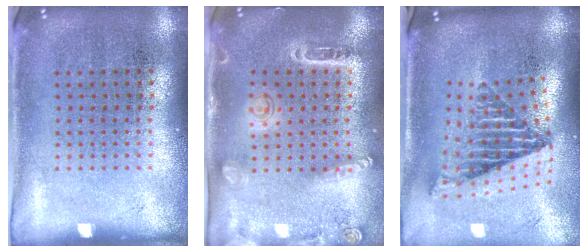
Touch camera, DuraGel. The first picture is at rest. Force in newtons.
{"total": 1.5, "press": 1.5, "slide": 0.5}
{"total": 2.7, "press": 1.7, "slide": 2.1}